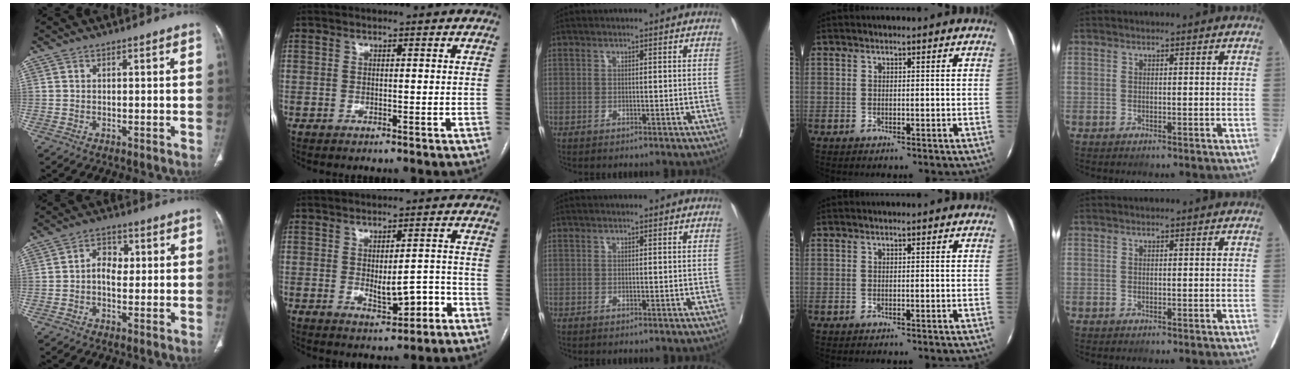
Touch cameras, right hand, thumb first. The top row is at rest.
{"thumb": {"total": 5.1, "force": [0.1, 3.7, 3.5], "torque": [-0.037, 0.015, -0.005]}, "index": {"total": 5.5, "force": [-1.8, 2.1, 4.7], "torque": [-0.063, 0.005, -0.015]}}